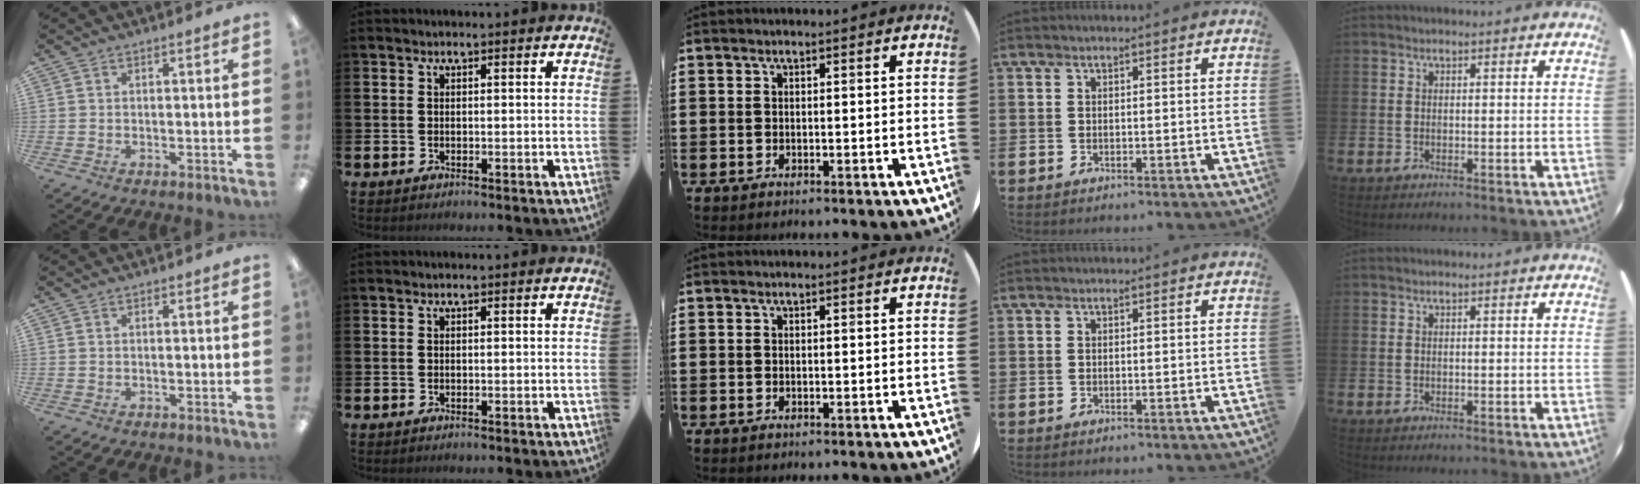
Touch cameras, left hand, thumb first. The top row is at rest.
{}